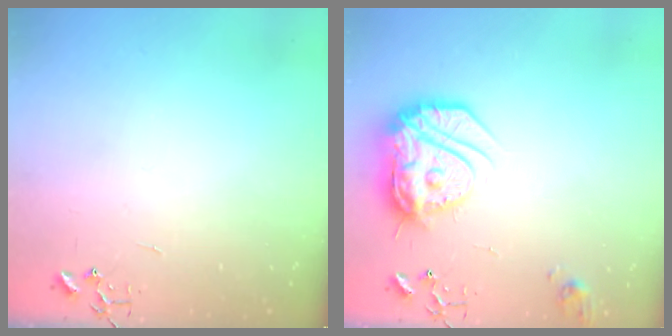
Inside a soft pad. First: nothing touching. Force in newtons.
{"total": 19.3, "press": 19.2, "slide": 1.7}